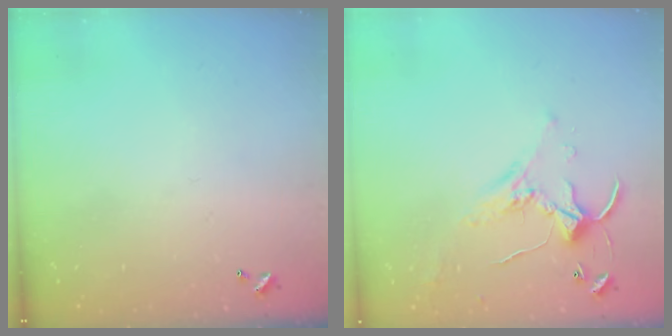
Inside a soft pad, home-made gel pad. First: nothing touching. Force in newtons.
{"total": 1.5, "press": 1.5, "slide": 0.3}